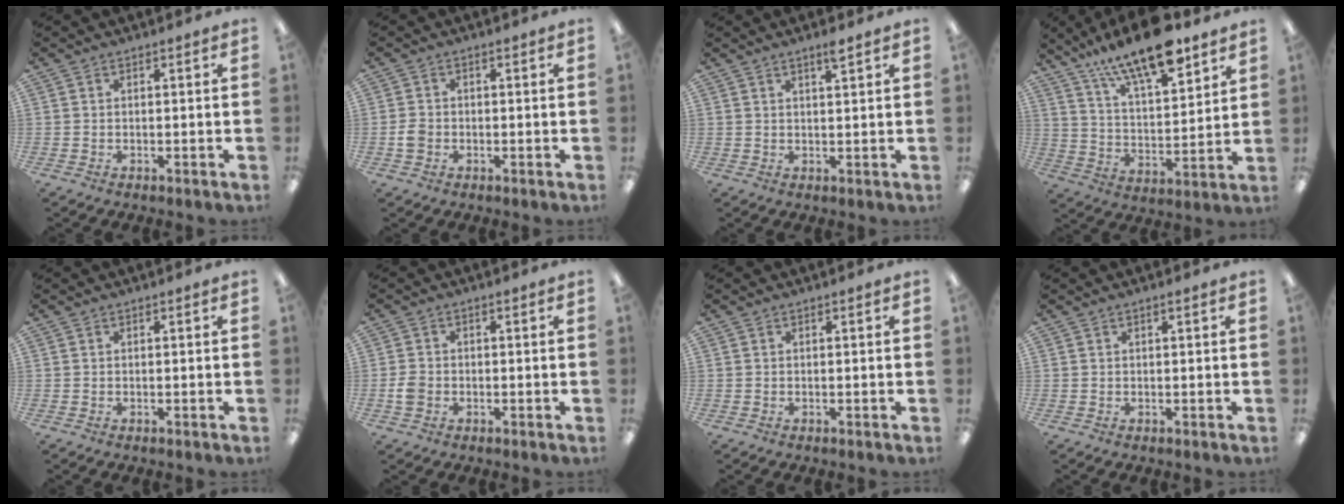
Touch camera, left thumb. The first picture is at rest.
{"total": 2.5, "force": [-0.6, 2.0, 1.3], "torque": [-0.021, 0.005, -0.012]}
{"total": 2.6, "force": [2.0, 0.1, 1.7], "torque": [-0.030, -0.003, 0.033]}
{"total": 17.3, "force": [13.0, 5.4, 10.0], "torque": [-0.168, -0.077, 0.220]}
{"total": 0.0}
{"total": 2.8, "force": [-0.8, 2.2, 1.4], "torque": [-0.024, 0.006, -0.015]}
{"total": 0.0}
{"total": 0.7, "force": [0.4, 0.1, 0.6], "torque": [-0.011, 0.002, 0.007]}